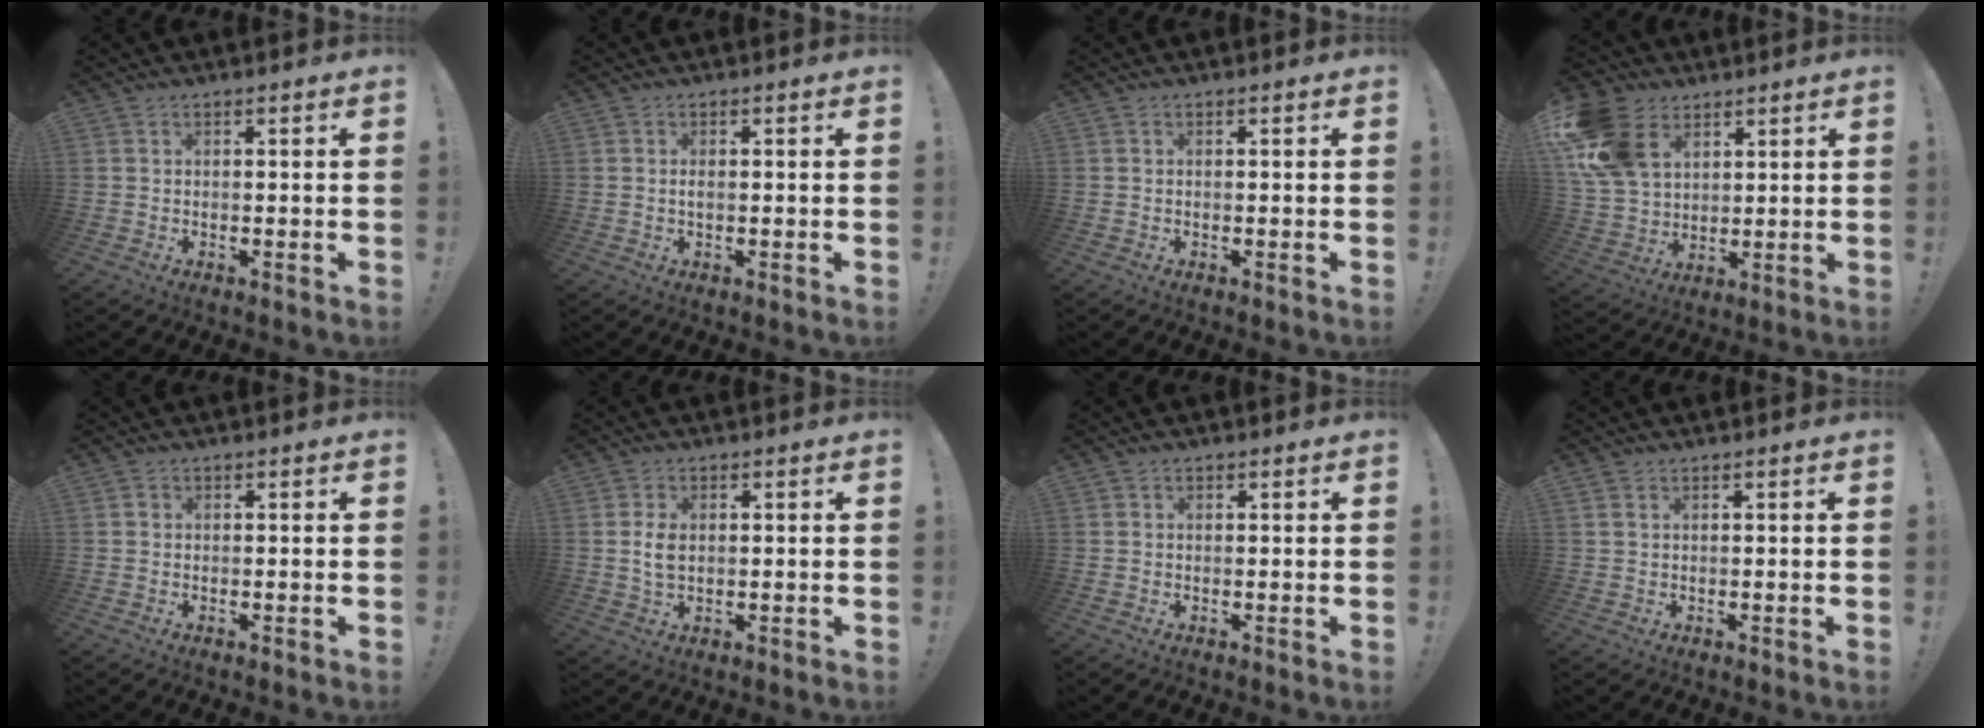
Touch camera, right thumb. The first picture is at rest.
{"total": 0.8, "force": [-0.2, 0.2, 0.8], "torque": [-0.011, 0.000, -0.004]}
{"total": 0.0}
{"total": 17.4, "force": [7.6, 12.6, 9.3], "torque": [-0.193, -0.025, 0.149]}
{"total": 0.9, "force": [0.1, 0.8, 0.4], "torque": [-0.001, 0.001, 0.000]}
{"total": 4.5, "force": [0.3, 2.8, 3.5], "torque": [-0.065, -0.005, 0.001]}
{"total": 0.6, "force": [0.2, 0.6, 0.0], "torque": [0.008, -0.002, 0.001]}
{"total": 1.0, "force": [0.6, 0.7, 0.4], "torque": [-0.009, 0.002, 0.011]}